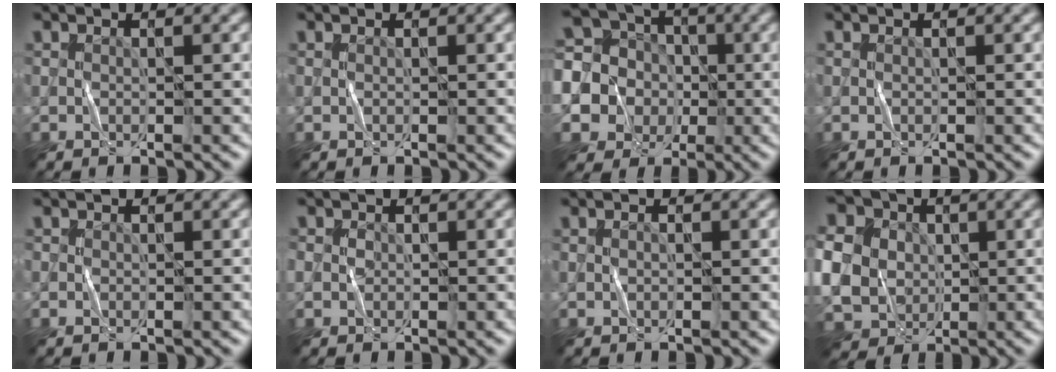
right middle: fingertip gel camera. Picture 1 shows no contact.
{"total": 0.0}
{"total": 13.7, "force": [-1.5, 12.9, 4.3], "torque": [-0.164, 0.010, -0.054]}
{"total": 0.0}
{"total": 0.5, "force": [-0.2, 0.5, 0.1], "torque": [0.001, -0.003, -0.004]}
{"total": 1.4, "force": [0.0, 1.3, 0.6], "torque": [-0.008, 0.000, -0.001]}
{"total": 0.6, "force": [0.2, 0.3, 0.4], "torque": [-0.007, -0.002, 0.002]}
{"total": 10.1, "force": [0.1, 8.7, 5.2], "torque": [-0.127, 0.004, -0.023]}